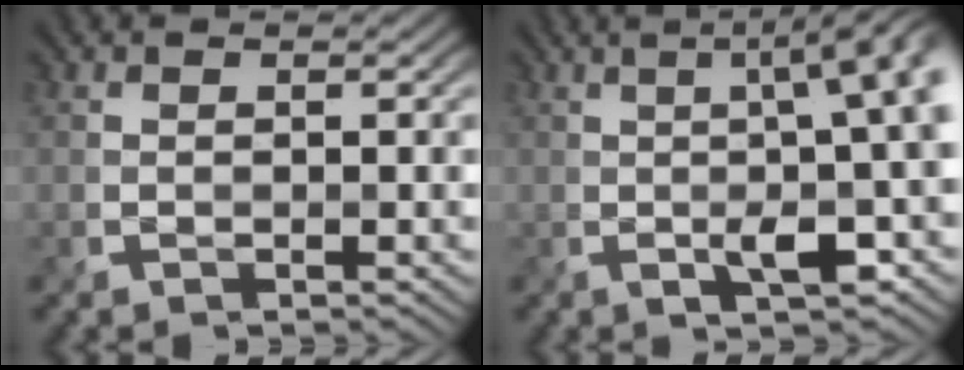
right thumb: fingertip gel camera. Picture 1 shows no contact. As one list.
[{"total": 12.2, "force": [-0.3, 3.9, 11.6], "torque": [-0.122, 0.029, -0.028]}]